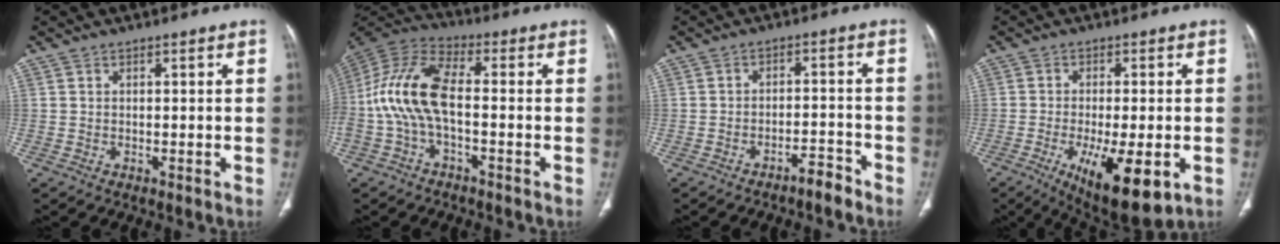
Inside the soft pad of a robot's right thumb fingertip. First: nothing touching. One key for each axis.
{"total": 13.8, "fx": -1.9, "fy": 6.1, "fz": 12.2, "tx": -0.272, "ty": 0.038, "tz": -0.044}
{"total": 3.7, "fx": -3.1, "fy": 0.8, "fz": 1.8, "tx": -0.029, "ty": 0.030, "tz": -0.050}
{"total": 13.9, "fx": -4.9, "fy": 4.6, "fz": 12.1, "tx": -0.194, "ty": -0.016, "tz": -0.064}